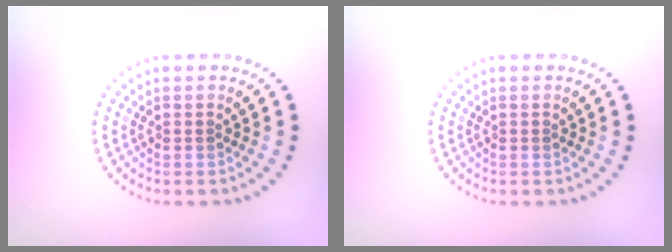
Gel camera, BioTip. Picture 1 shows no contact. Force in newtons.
{"total": 0.0}